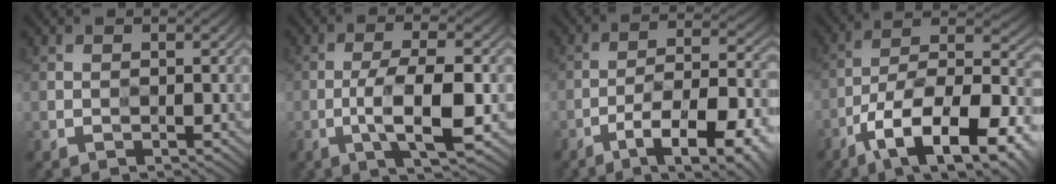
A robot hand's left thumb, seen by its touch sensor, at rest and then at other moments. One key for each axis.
{"total": 7.2, "fx": -2.1, "fy": 1.9, "fz": 6.6, "tx": -0.111, "ty": 0.003, "tz": -0.040}
{"total": 12.7, "fx": -7.6, "fy": 3.9, "fz": 9.4, "tx": -0.148, "ty": -0.004, "tz": -0.122}
{"total": 15.8, "fx": -7.8, "fy": 6.7, "fz": 12.0, "tx": -0.191, "ty": -0.010, "tz": -0.133}